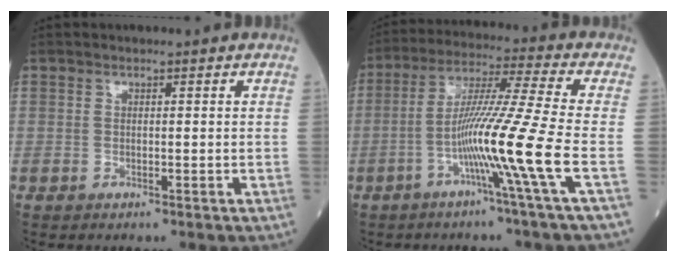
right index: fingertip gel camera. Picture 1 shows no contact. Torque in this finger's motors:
{"motor_torque": [1.75, -0.38, 0.90, 0.21]}